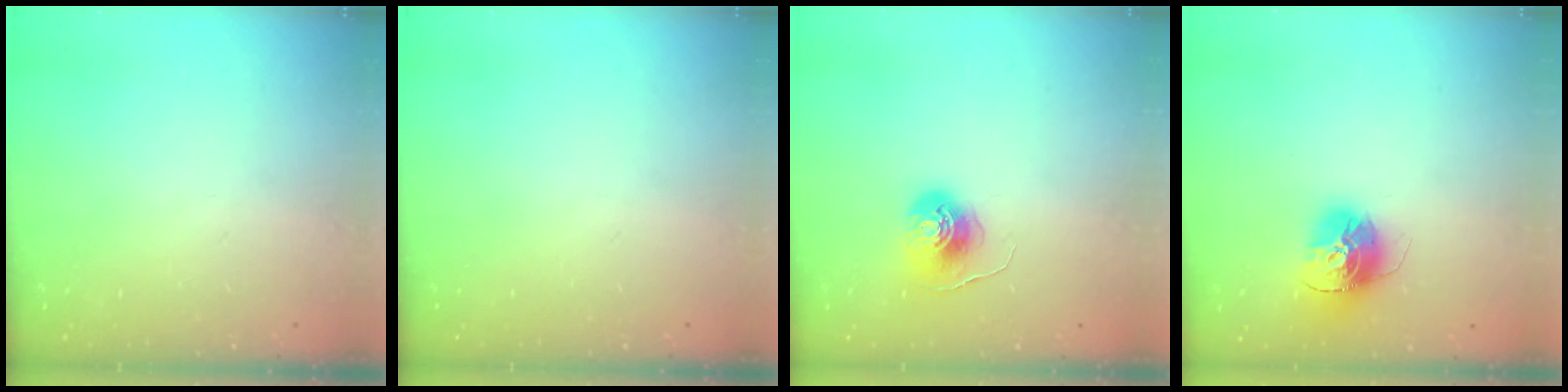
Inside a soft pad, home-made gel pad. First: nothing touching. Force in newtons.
{"total": 0.0}
{"total": 7.7, "press": 7.7, "slide": 0.4}
{"total": 14.6, "press": 14.6, "slide": 1.5}